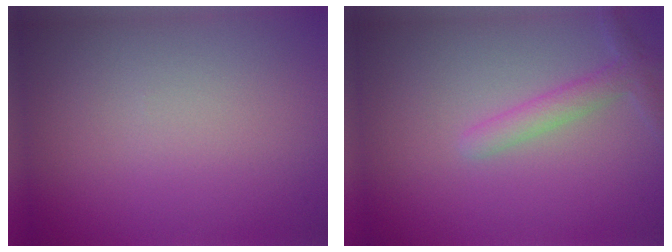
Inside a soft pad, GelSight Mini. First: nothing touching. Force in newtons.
{"total": 2.1, "press": 2.1, "slide": 0.1}